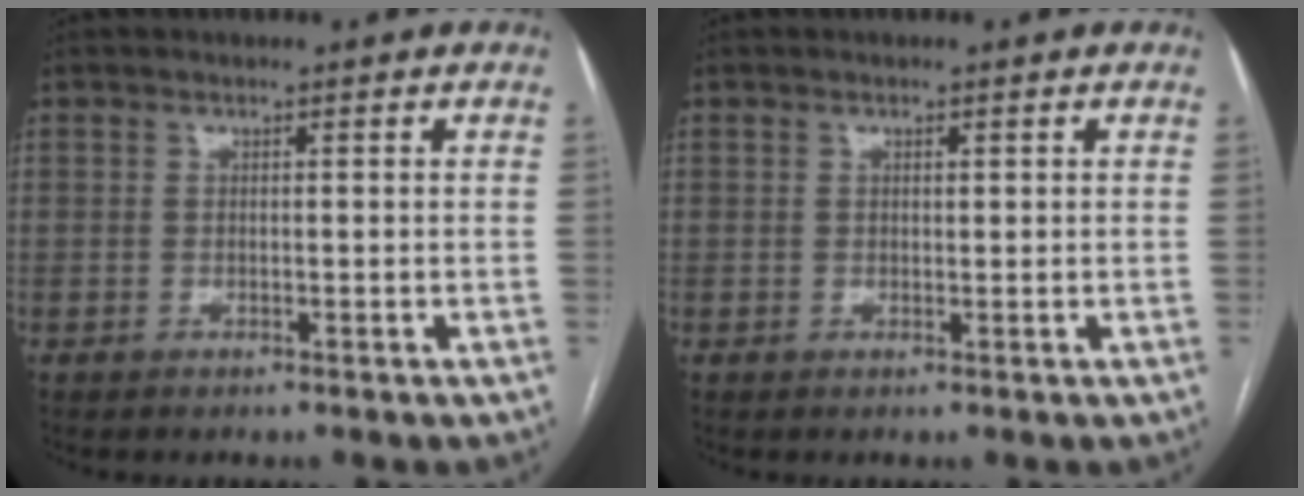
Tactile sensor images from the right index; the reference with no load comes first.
{"total": 0.8, "force": [0.3, 0.3, 0.6], "torque": [-0.010, 0.000, 0.004]}